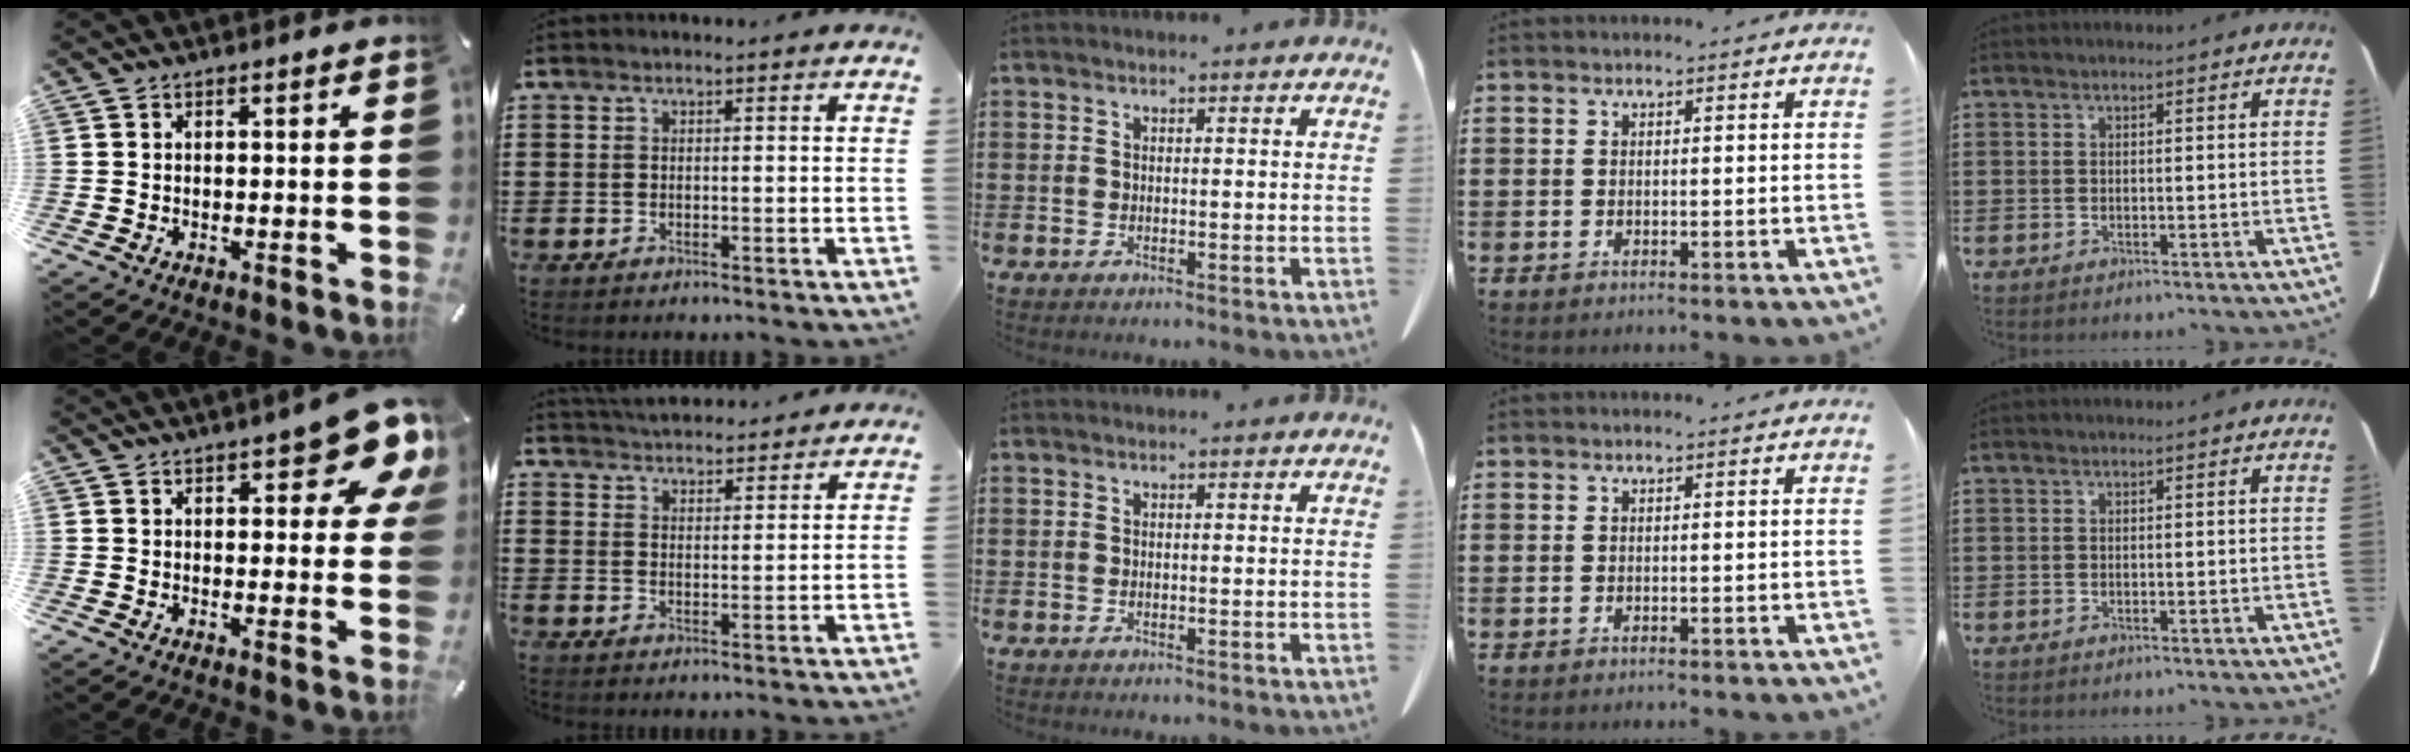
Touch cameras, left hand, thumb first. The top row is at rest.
{"thumb": {"total": 11.8, "force": [6.5, 4.6, 8.7], "torque": [-0.104, -0.039, 0.106]}, "index": {"total": 4.0, "force": [4.0, 0.2, 0.1], "torque": [-0.015, -0.018, 0.073]}}